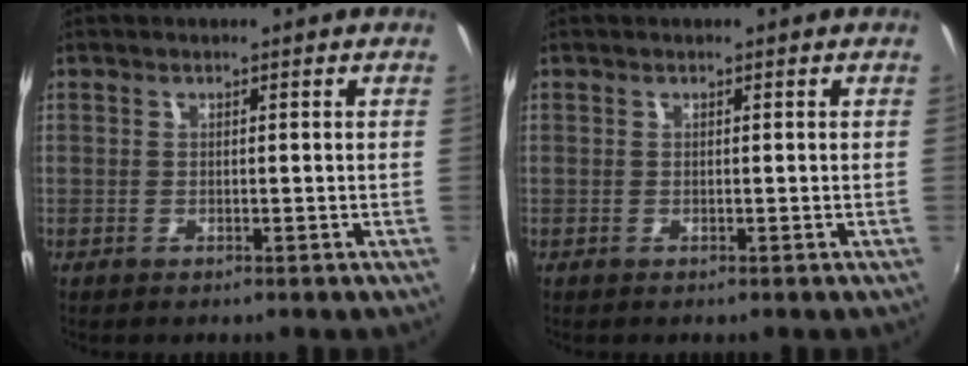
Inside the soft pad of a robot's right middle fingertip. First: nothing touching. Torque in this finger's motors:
{"motor_torque": [0.00, 0.00, -0.02, 0.00]}